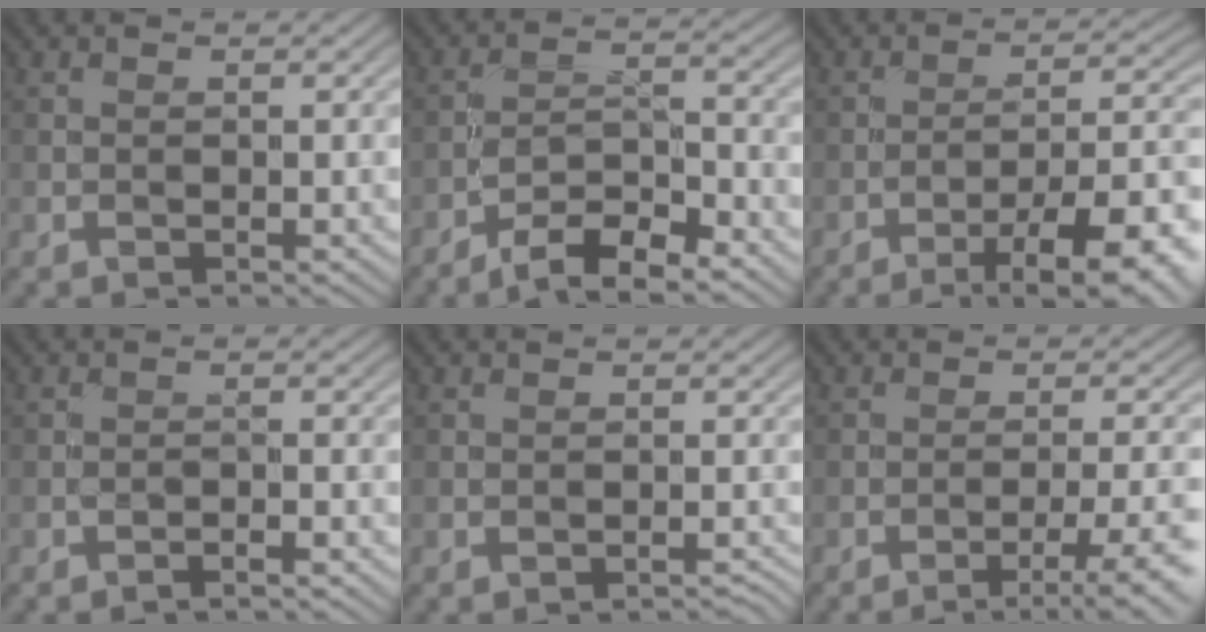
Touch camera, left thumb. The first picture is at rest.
{"total": 7.5, "force": [-5.7, 2.0, 4.4], "torque": [-0.070, 0.008, -0.109]}
{"total": 12.6, "force": [-7.6, 3.3, 9.5], "torque": [-0.135, 0.009, -0.102]}
{"total": 1.4, "force": [-1.3, -0.1, 0.5], "torque": [-0.010, 0.004, -0.028]}
{"total": 1.0, "force": [-0.9, 0.0, 0.3], "torque": [-0.003, 0.002, -0.015]}
{"total": 7.0, "force": [-3.7, 1.5, 5.8], "torque": [-0.094, 0.000, -0.046]}